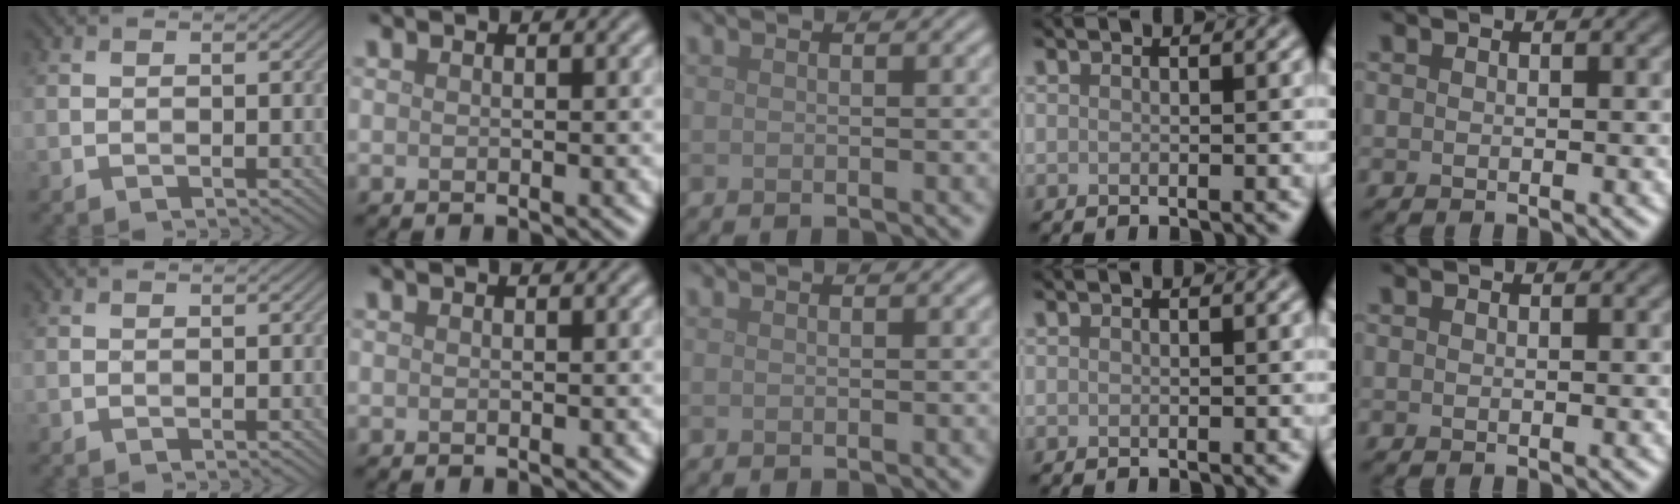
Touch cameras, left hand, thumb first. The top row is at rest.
{}